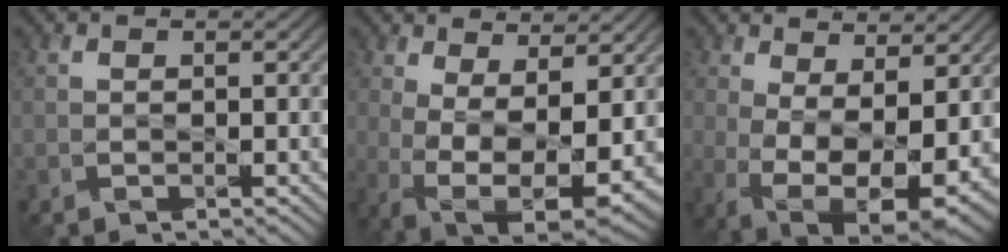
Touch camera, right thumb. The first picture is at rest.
{"total": 11.3, "force": [-0.4, 5.6, 9.8], "torque": [-0.196, -0.032, 0.019]}
{"total": 12.3, "force": [-0.9, 6.2, 10.6], "torque": [-0.200, -0.034, 0.014]}